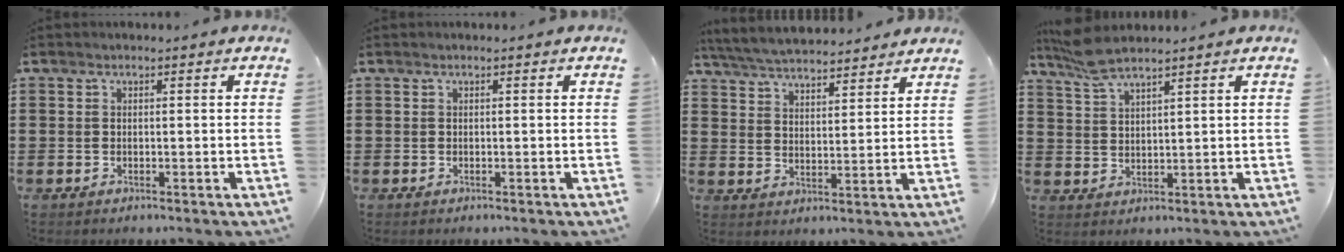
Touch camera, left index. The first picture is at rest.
{"total": 0.0}
{"total": 5.4, "force": [5.3, 0.4, 1.0], "torque": [-0.042, -0.023, 0.095]}
{"total": 5.4, "force": [4.6, 0.6, 2.8], "torque": [-0.066, -0.006, 0.084]}